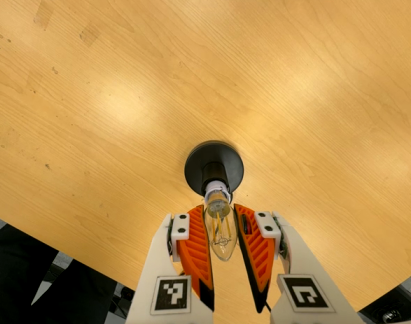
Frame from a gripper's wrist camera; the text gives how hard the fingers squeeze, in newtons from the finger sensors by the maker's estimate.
{"total": 10.6, "left": 10.1, "right": 11.1}